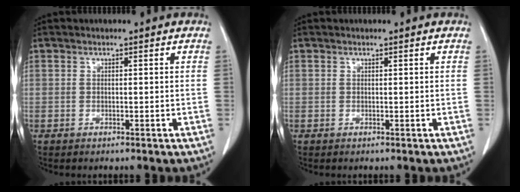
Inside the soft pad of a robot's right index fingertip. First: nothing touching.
{"total": 0.0}